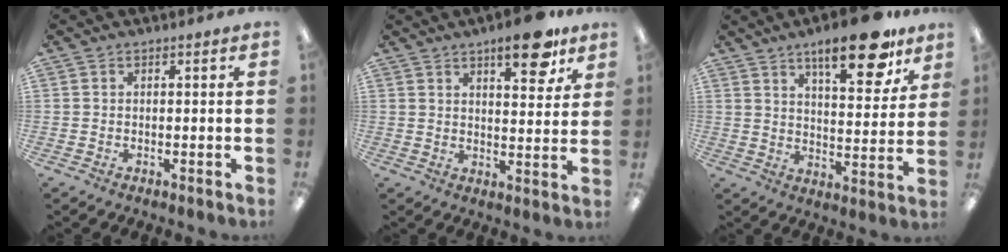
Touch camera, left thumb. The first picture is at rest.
{"total": 11.4, "force": [7.6, 3.9, 7.5], "torque": [-0.090, -0.039, 0.122]}
{"total": 16.7, "force": [11.2, 5.7, 11.0], "torque": [-0.150, -0.062, 0.179]}